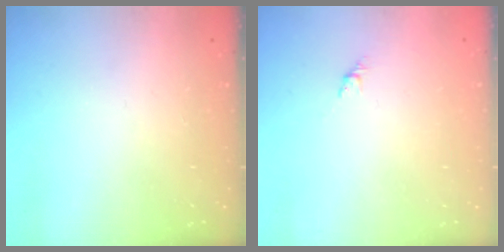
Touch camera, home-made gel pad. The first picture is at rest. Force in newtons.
{"total": 3.0, "press": 2.9, "slide": 0.7}